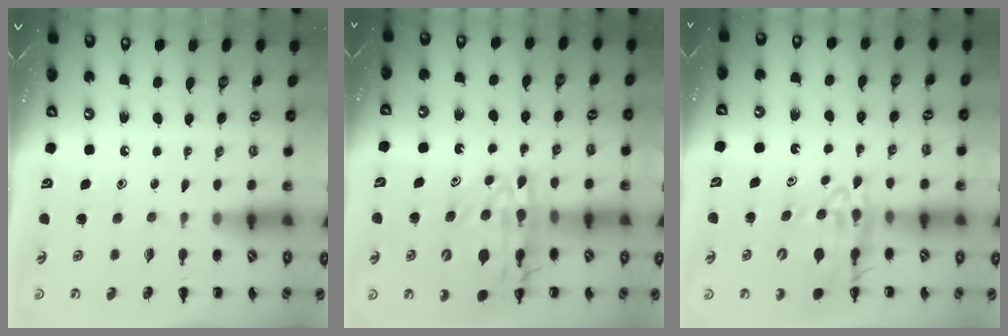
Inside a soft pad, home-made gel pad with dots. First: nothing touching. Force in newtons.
{"total": 19.9, "press": 19.4, "slide": 4.5}
{"total": 14.6, "press": 14.1, "slide": 3.8}